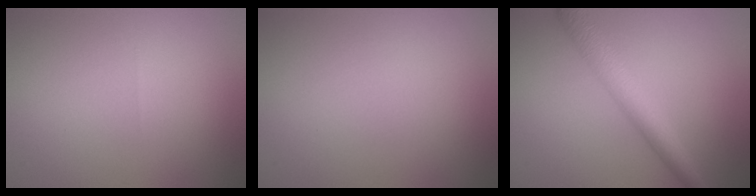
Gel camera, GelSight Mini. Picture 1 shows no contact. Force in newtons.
{"total": 0.0}
{"total": 4.1, "press": 4.1, "slide": 0.1}